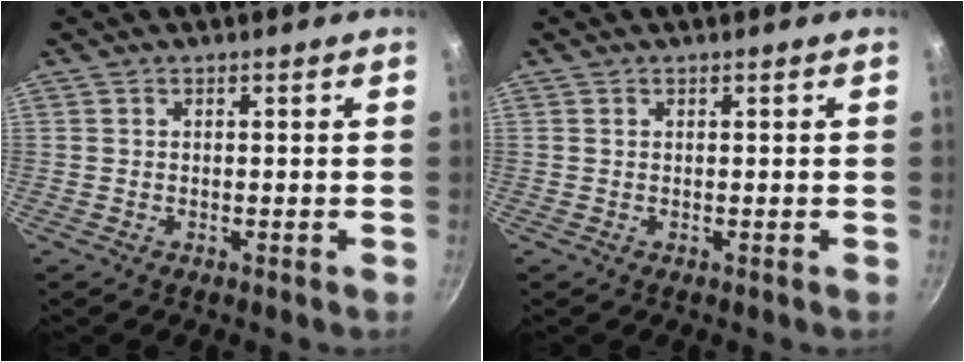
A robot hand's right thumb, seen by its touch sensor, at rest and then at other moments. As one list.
[{"total": 0.0}]